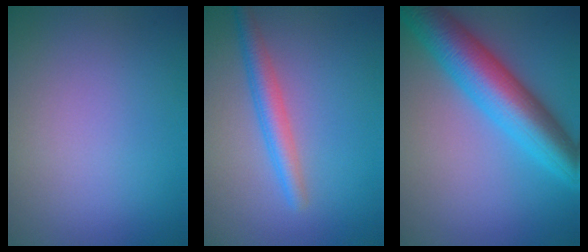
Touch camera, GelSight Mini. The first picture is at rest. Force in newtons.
{"total": 2.8, "press": 2.8, "slide": 0.1}
{"total": 9.3, "press": 9.3, "slide": 0.1}